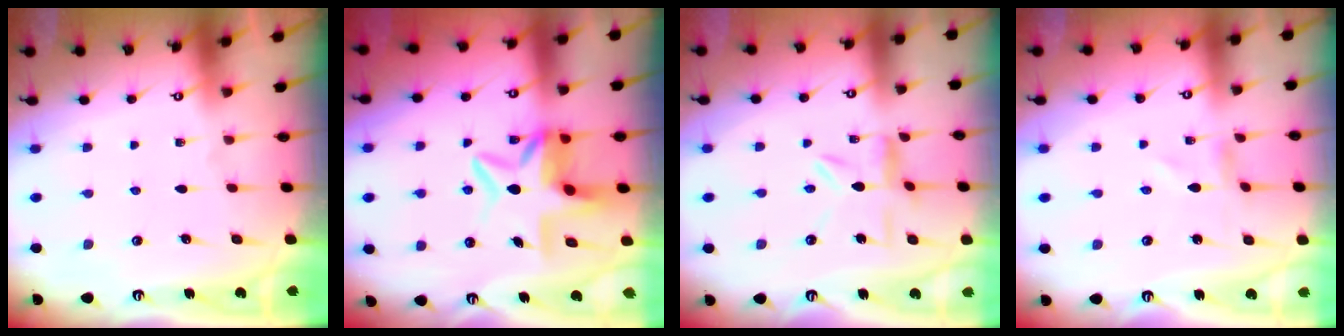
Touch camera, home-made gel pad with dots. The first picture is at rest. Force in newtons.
{"total": 10.0, "press": 10.0, "slide": 0.9}
{"total": 6.0, "press": 6.0, "slide": 0.4}
{"total": 1.2, "press": 1.1, "slide": 0.1}